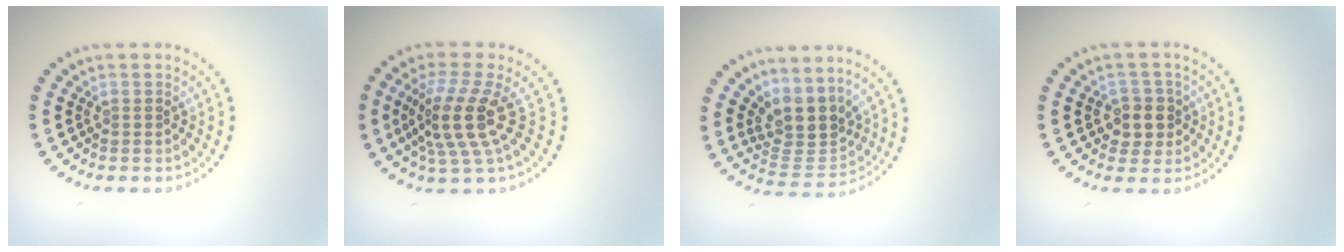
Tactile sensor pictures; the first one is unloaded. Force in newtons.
{"total": 4.6, "press": 3.5, "slide": 3.1}
{"total": 4.1, "press": 3.3, "slide": 2.4}
{"total": 2.5, "press": 2.4, "slide": 0.9}